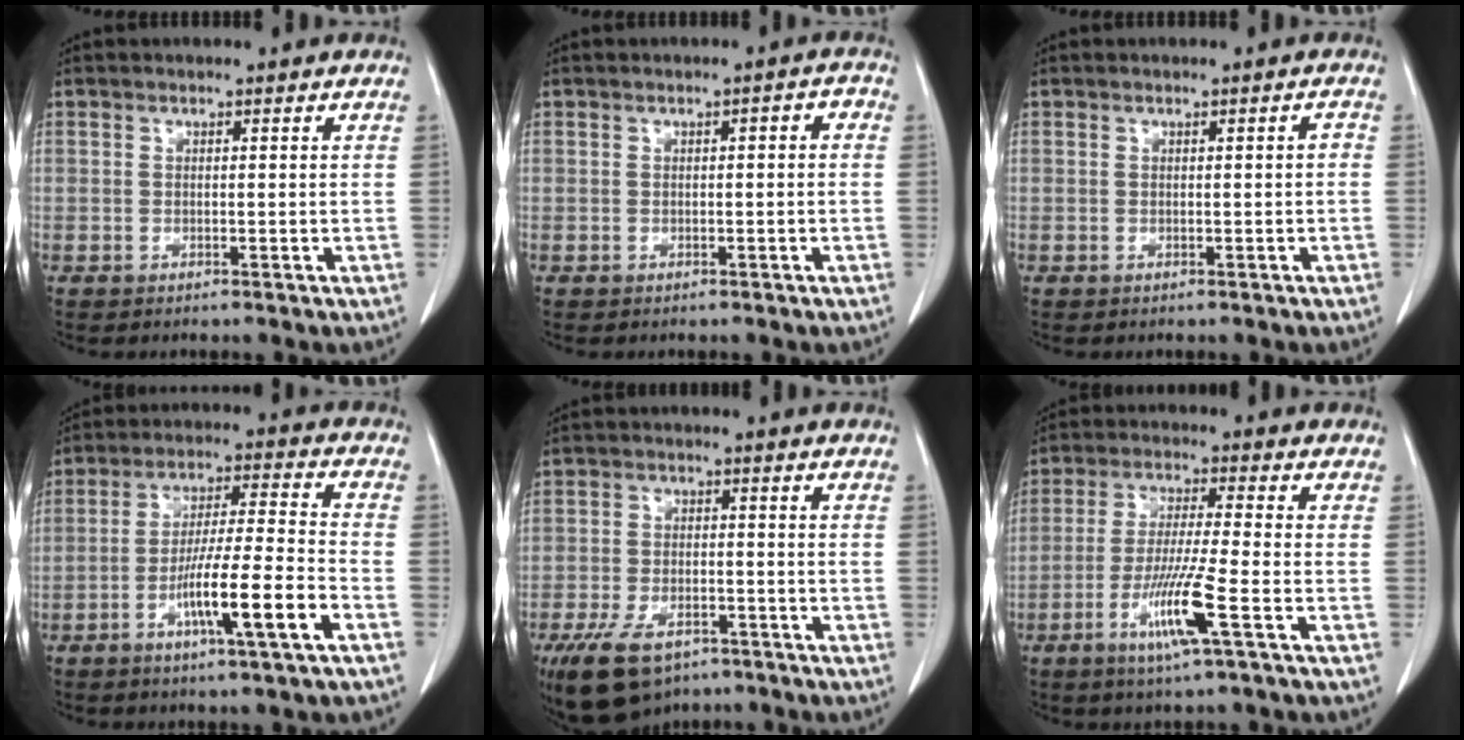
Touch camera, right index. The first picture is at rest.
{"total": 1.5, "force": [0.0, 0.6, 1.4], "torque": [-0.015, 0.006, -0.002]}
{"total": 0.7, "force": [-0.1, 0.2, 0.7], "torque": [-0.008, 0.001, 0.000]}
{"total": 11.7, "force": [-5.1, -0.2, 10.5], "torque": [-0.184, -0.001, -0.089]}
{"total": 10.2, "force": [-6.8, 5.0, 5.8], "torque": [-0.114, -0.007, -0.109]}
{"total": 9.1, "force": [-3.8, -0.8, 8.2], "torque": [-0.159, -0.017, -0.074]}